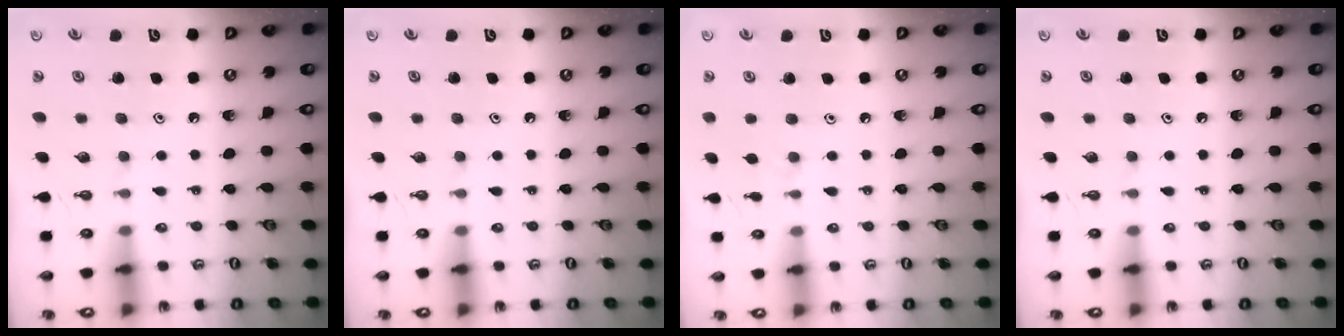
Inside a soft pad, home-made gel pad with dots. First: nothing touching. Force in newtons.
{"total": 0.0}
{"total": 2.8, "press": 2.7, "slide": 0.5}
{"total": 0.0}